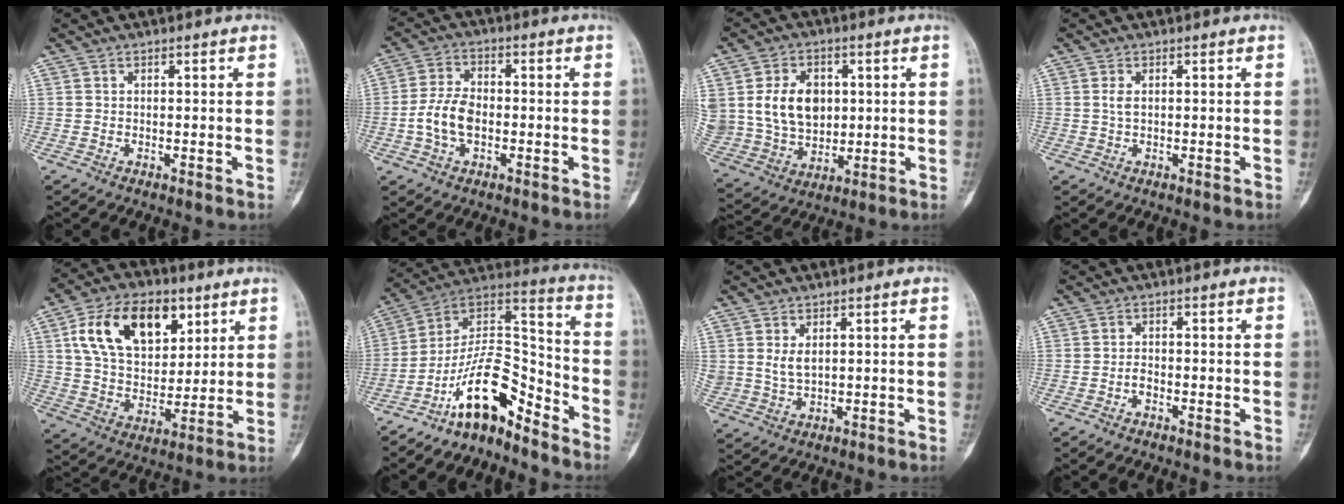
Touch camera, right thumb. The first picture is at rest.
{"total": 7.7, "force": [-1.6, 4.9, 5.8], "torque": [-0.114, 0.020, -0.034]}
{"total": 15.5, "force": [2.8, 11.8, 9.6], "torque": [-0.154, -0.002, 0.070]}
{"total": 1.4, "force": [0.2, 0.8, 1.2], "torque": [-0.022, 0.002, 0.005]}
{"total": 18.6, "force": [7.6, 11.6, 12.4], "torque": [-0.179, -0.018, 0.137]}
{"total": 14.5, "force": [-9.9, 5.6, 9.0], "torque": [-0.140, 0.111, -0.182]}
{"total": 3.6, "force": [1.2, 2.2, 2.5], "torque": [-0.039, -0.007, 0.033]}
{"total": 1.6, "force": [-0.8, 0.9, 1.0], "torque": [-0.016, 0.005, -0.017]}